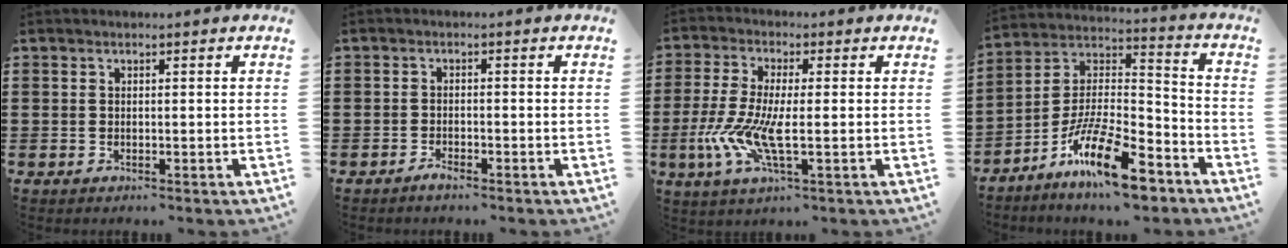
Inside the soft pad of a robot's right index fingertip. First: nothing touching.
{"total": 1.5, "force": [-1.3, 0.2, 0.6], "torque": [-0.014, -0.003, -0.024]}
{"total": 8.2, "force": [-1.9, 2.3, 7.6], "torque": [-0.182, -0.021, -0.041]}
{"total": 15.4, "force": [-10.4, 3.8, 10.7], "torque": [-0.200, 0.030, -0.184]}